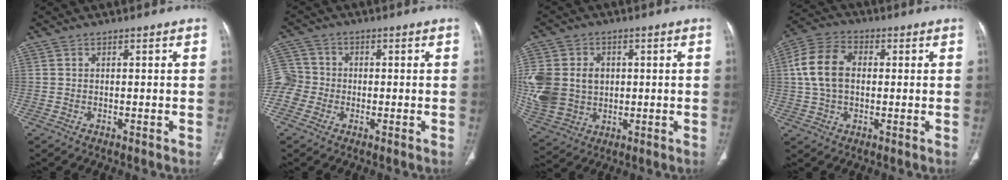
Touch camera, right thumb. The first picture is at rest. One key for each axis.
{"total": 7.7, "fx": -1.8, "fy": 7.2, "fz": 1.8, "tx": -0.035, "ty": 0.021, "tz": -0.038}
{"total": 22.5, "fx": 2.2, "fy": 17.5, "fz": 13.9, "tx": -0.322, "ty": 0.015, "tz": 0.067}
{"total": 11.0, "fx": 1.0, "fy": 7.5, "fz": 8.0, "tx": -0.158, "ty": 0.025, "tz": 0.015}